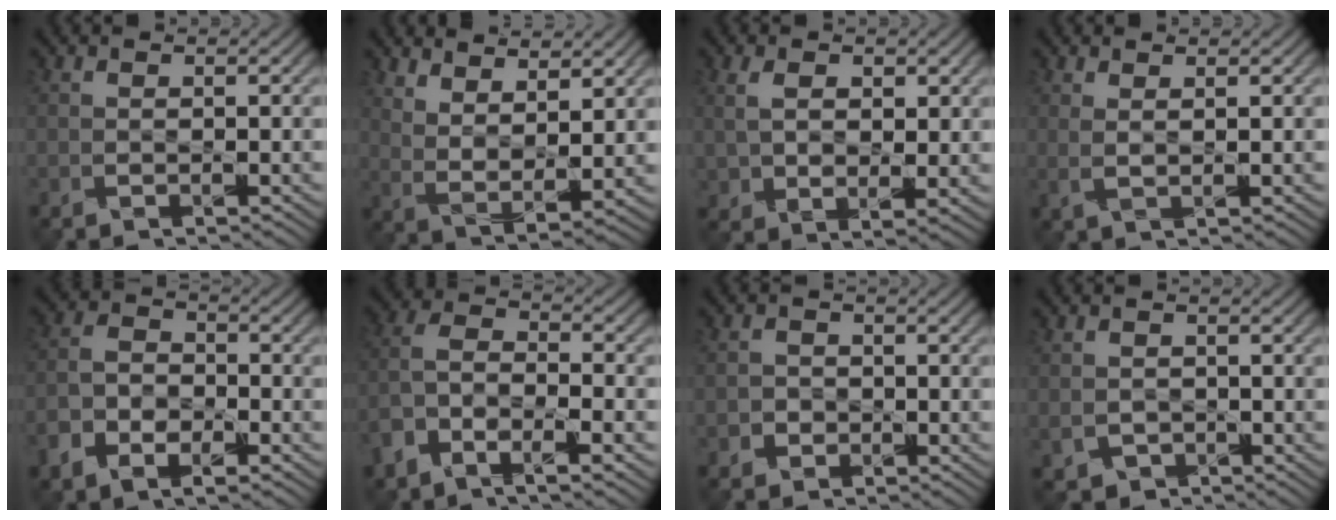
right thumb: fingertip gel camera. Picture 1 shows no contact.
{"total": 6.9, "force": [5.1, 2.0, 4.3], "torque": [-0.087, -0.019, 0.102]}
{"total": 5.5, "force": [1.6, 3.4, 4.0], "torque": [-0.086, -0.010, 0.036]}
{"total": 1.6, "force": [1.0, 0.3, 1.2], "torque": [-0.030, -0.002, 0.021]}
{"total": 6.9, "force": [-4.0, 4.0, 4.0], "torque": [-0.091, -0.011, -0.081]}
{"total": 7.7, "force": [-4.7, 3.3, 5.2], "torque": [-0.113, -0.009, -0.101]}
{"total": 1.9, "force": [-0.9, 1.6, 0.5], "torque": [-0.002, -0.001, -0.020]}
{"total": 2.3, "force": [-0.9, 1.9, 0.8], "torque": [-0.021, -0.009, -0.016]}